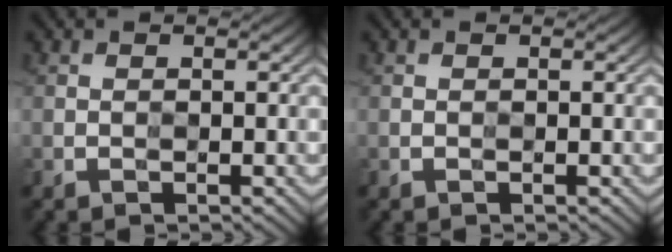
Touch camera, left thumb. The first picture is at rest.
{"total": 0.0}